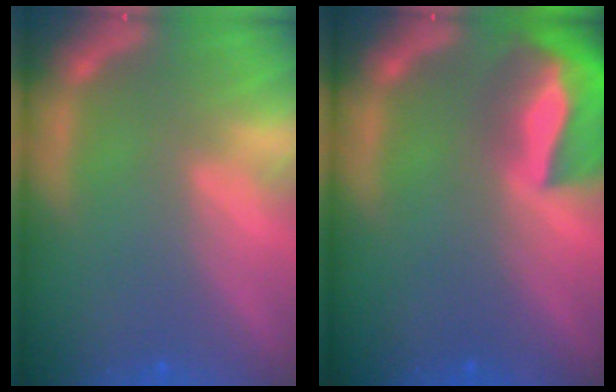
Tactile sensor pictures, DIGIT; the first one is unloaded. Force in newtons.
{"total": 9.4}